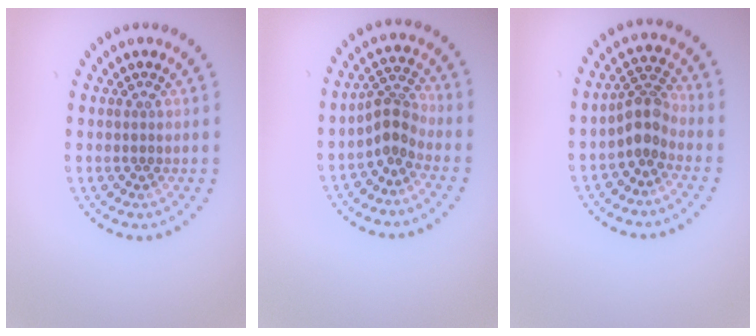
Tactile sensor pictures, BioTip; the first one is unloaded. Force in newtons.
{"total": 2.6, "press": 1.8, "slide": 1.8}
{"total": 2.6, "press": 2.1, "slide": 1.7}